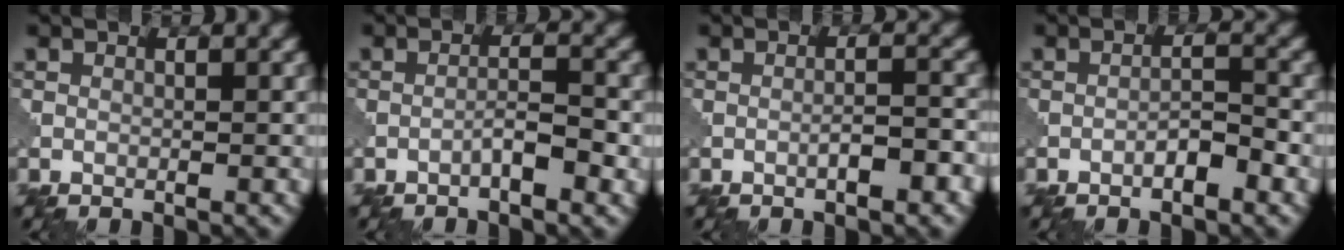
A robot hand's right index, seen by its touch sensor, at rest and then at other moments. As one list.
[{"total": 2.3, "force": [-1.2, 0.4, 1.9], "torque": [-0.032, 0.009, -0.023]}, {"total": 2.6, "force": [-1.2, 0.5, 2.3], "torque": [-0.035, 0.007, -0.020]}, {"total": 2.1, "force": [-1.2, 0.5, 1.7], "torque": [-0.028, 0.008, -0.023]}]